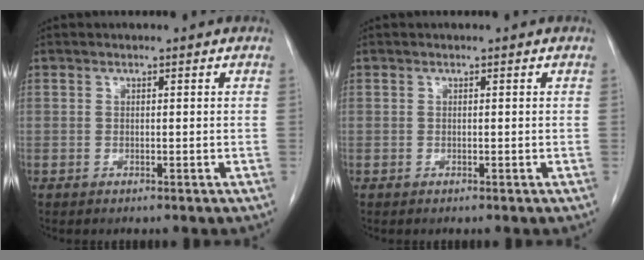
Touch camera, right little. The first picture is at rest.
{"total": 0.0}